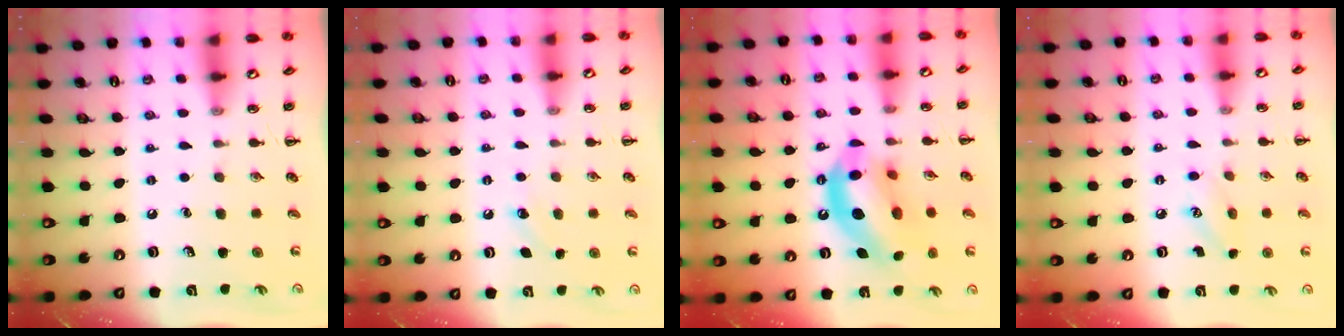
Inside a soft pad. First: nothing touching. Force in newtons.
{"total": 4.0, "press": 3.8, "slide": 1.1}
{"total": 16.0, "press": 15.6, "slide": 3.6}
{"total": 6.7, "press": 6.4, "slide": 1.8}